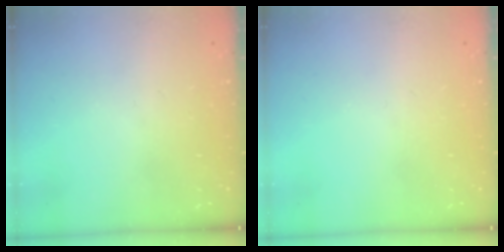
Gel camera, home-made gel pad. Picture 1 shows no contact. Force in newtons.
{"total": 0.0}